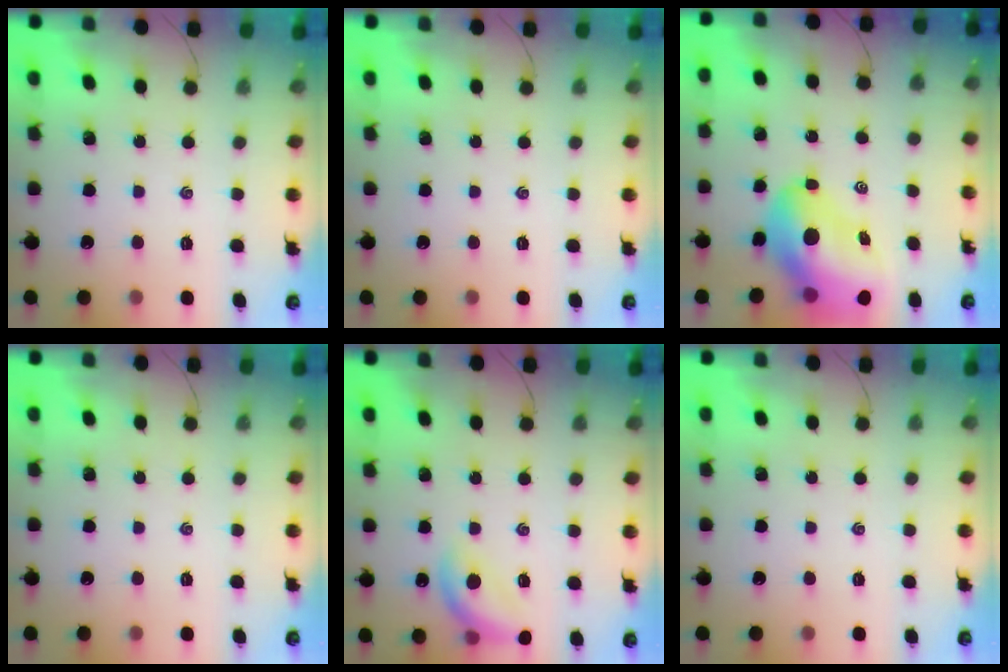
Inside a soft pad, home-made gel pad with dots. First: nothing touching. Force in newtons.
{"total": 0.0}
{"total": 15.9, "press": 15.1, "slide": 4.7}
{"total": 0.0}
{"total": 13.2, "press": 13.0, "slide": 2.6}
{"total": 0.0}